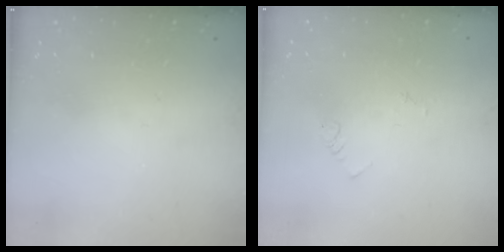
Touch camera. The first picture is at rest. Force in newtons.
{"total": 2.5, "press": 2.5, "slide": 0.4}